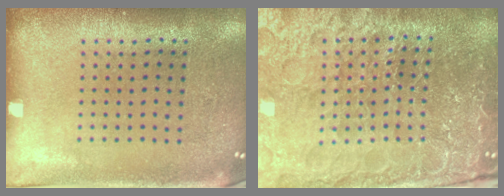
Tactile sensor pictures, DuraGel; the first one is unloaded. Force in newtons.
{"total": 5.6, "press": 5.1, "slide": 2.3}